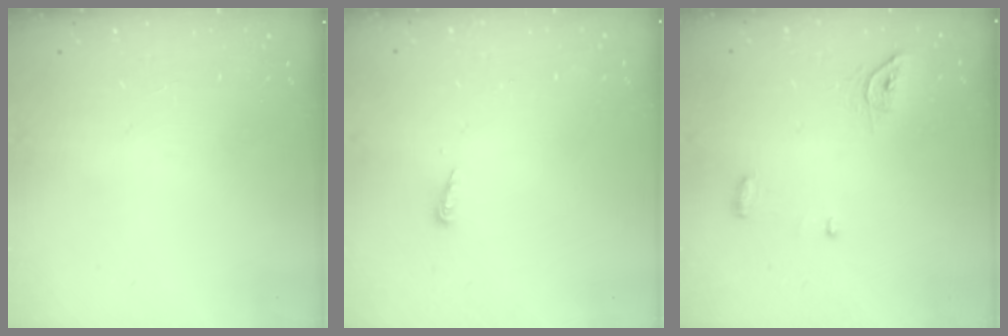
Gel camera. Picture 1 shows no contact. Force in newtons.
{"total": 4.0, "press": 4.0, "slide": 0.5}
{"total": 5.2, "press": 5.2, "slide": 0.1}